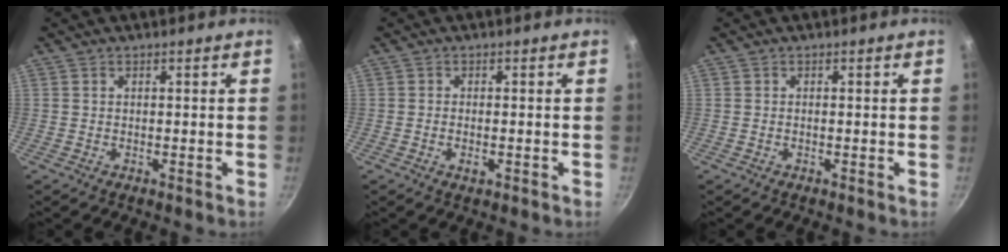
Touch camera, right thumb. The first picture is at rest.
{"total": 1.8, "force": [-0.6, 0.9, 1.5], "torque": [-0.032, 0.001, -0.013]}
{"total": 0.0}